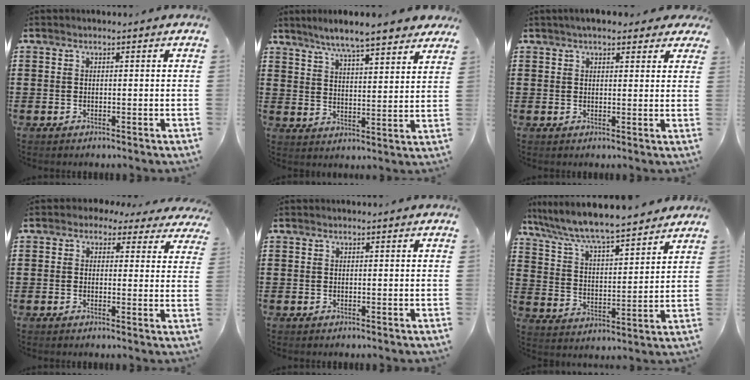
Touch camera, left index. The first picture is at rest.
{"total": 6.6, "force": [5.9, 0.2, 2.9], "torque": [-0.080, -0.025, 0.102]}
{"total": 3.6, "force": [3.0, 1.3, 1.6], "torque": [-0.041, 0.005, 0.055]}
{"total": 2.0, "force": [1.3, 1.3, 0.8], "torque": [-0.026, 0.004, 0.022]}
{"total": 0.0}
{"total": 7.1, "force": [6.6, 0.5, 2.6], "torque": [-0.078, -0.040, 0.111]}